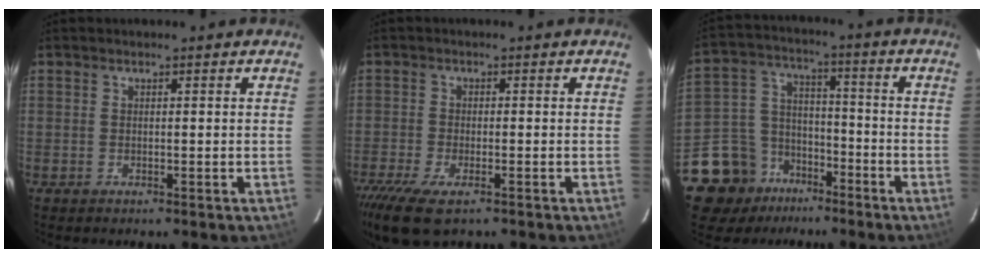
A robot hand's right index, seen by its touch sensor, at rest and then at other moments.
{"total": 8.8, "force": [-6.1, 2.8, 5.7], "torque": [-0.139, -0.036, -0.112]}
{"total": 13.2, "force": [-9.0, 9.2, 2.8], "torque": [-0.092, 0.049, -0.150]}